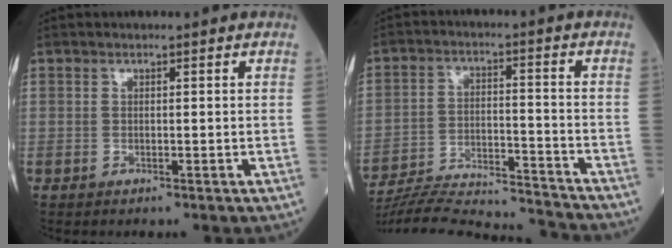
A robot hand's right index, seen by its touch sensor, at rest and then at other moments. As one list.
[{"total": 18.8, "force": [-18.3, 0.8, 4.3], "torque": [-0.094, 0.001, -0.275]}]